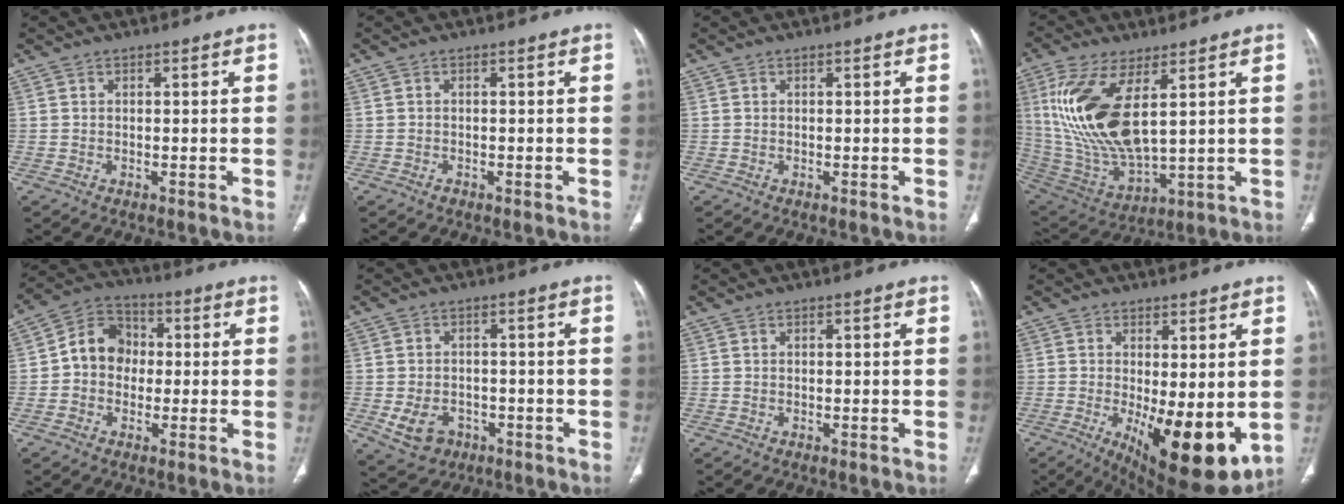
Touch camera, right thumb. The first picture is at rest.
{"total": 0.7, "force": [-0.4, 0.4, 0.2], "torque": [-0.003, 0.001, -0.008]}
{"total": 0.0}
{"total": 19.0, "force": [5.4, 7.9, 16.4], "torque": [-0.343, -0.027, 0.120]}
{"total": 9.1, "force": [-0.1, 7.8, 4.8], "torque": [-0.055, 0.029, -0.017]}
{"total": 6.5, "force": [-2.3, 5.1, 3.2], "torque": [-0.051, 0.015, -0.025]}
{"total": 0.0}
{"total": 14.4, "force": [-2.6, 5.2, 13.1], "torque": [-0.189, -0.032, -0.019]}